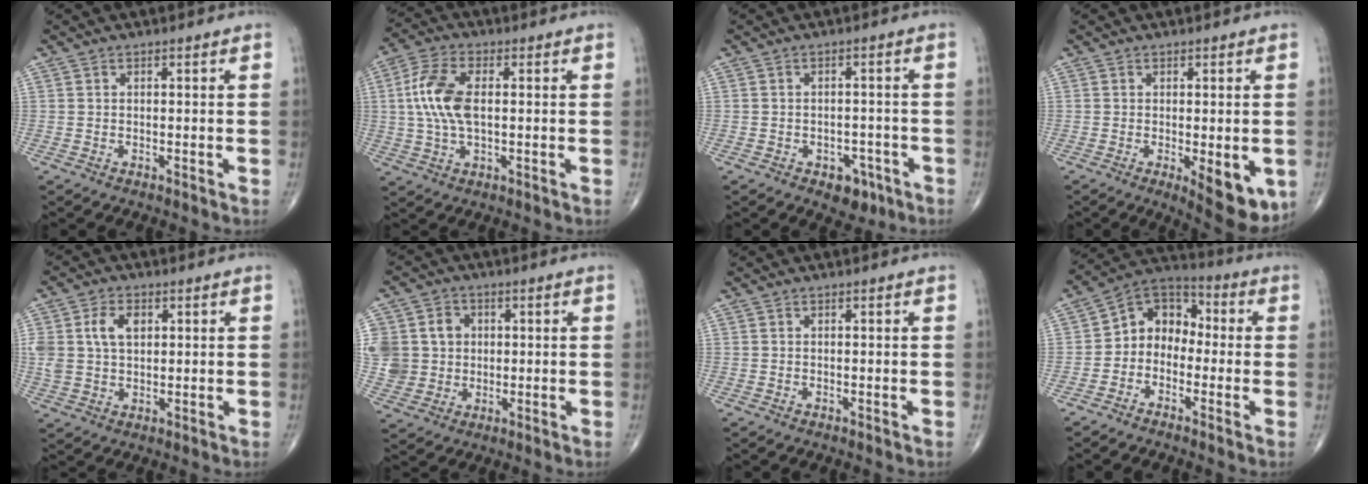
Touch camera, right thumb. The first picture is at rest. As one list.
[{"total": 10.0, "force": [0.9, 5.0, 8.6], "torque": [-0.190, 0.012, 0.016]}, {"total": 4.9, "force": [-2.6, 3.3, 2.6], "torque": [-0.009, 0.017, -0.030]}, {"total": 9.0, "force": [-2.5, 3.4, 7.9], "torque": [-0.094, -0.019, -0.029]}, {"total": 7.7, "force": [2.1, 5.1, 5.4], "torque": [-0.102, 0.003, 0.042]}, {"total": 12.9, "force": [1.6, 11.7, 5.1], "torque": [-0.095, 0.021, 0.043]}, {"total": 0.0}, {"total": 9.1, "force": [-1.6, 7.4, 5.1], "torque": [-0.045, 0.049, -0.050]}]